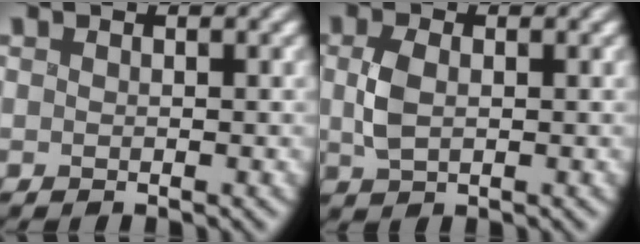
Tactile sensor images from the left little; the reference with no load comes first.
{"total": 2.6, "force": [0.3, 1.6, 2.1], "torque": [-0.052, 0.000, 0.006]}